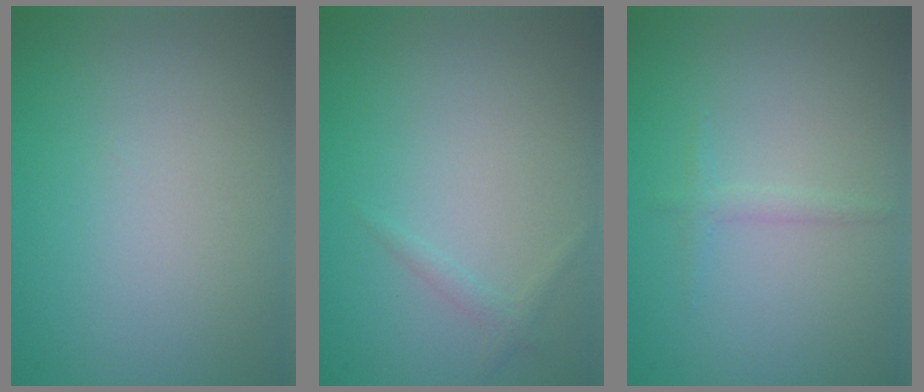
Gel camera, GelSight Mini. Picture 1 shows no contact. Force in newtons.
{"total": 0.9, "press": 0.9, "slide": 0.0}
{"total": 0.9, "press": 0.9, "slide": 0.0}